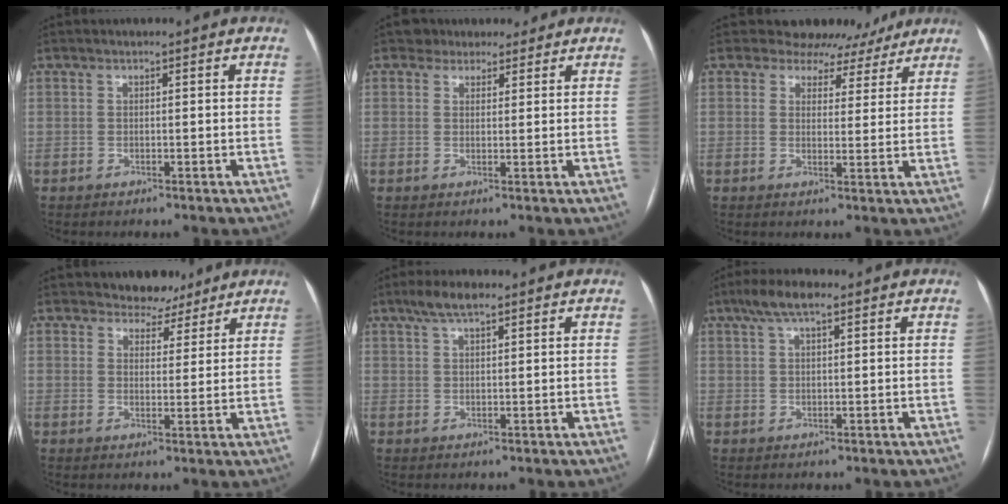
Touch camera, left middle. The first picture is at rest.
{"total": 4.7, "force": [3.9, 2.7, 0.4], "torque": [0.003, 0.012, 0.050]}
{"total": 8.9, "force": [7.6, 4.5, 0.3], "torque": [0.024, 0.003, 0.079]}
{"total": 4.8, "force": [4.1, 2.6, 0.3], "torque": [0.002, -0.002, 0.054]}
{"total": 4.3, "force": [3.0, 1.0, 2.9], "torque": [-0.060, 0.016, 0.055]}
{"total": 5.0, "force": [3.2, 1.2, 3.6], "torque": [-0.075, 0.023, 0.056]}